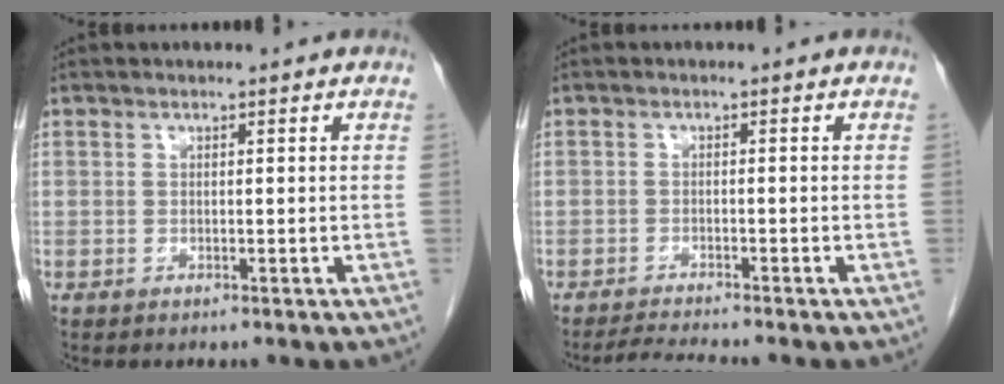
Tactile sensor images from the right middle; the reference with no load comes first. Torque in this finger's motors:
{"motor_torque": [0.42, -0.26, -0.02, -0.01]}